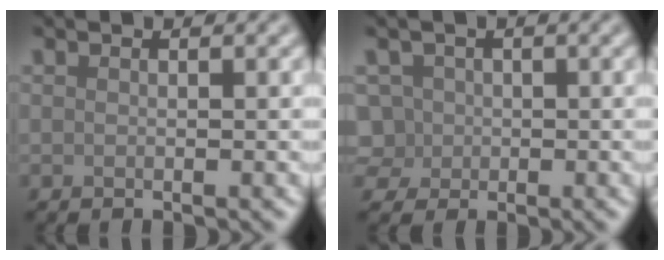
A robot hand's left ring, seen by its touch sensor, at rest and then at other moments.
{"total": 3.3, "force": [-0.7, 3.2, 0.6], "torque": [-0.009, 0.016, -0.010]}